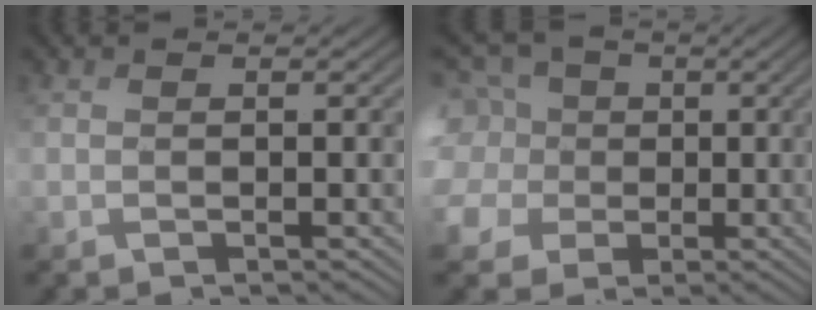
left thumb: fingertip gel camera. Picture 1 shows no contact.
{"total": 11.9, "force": [0.3, 10.5, 5.7], "torque": [-0.209, 0.011, -0.019]}